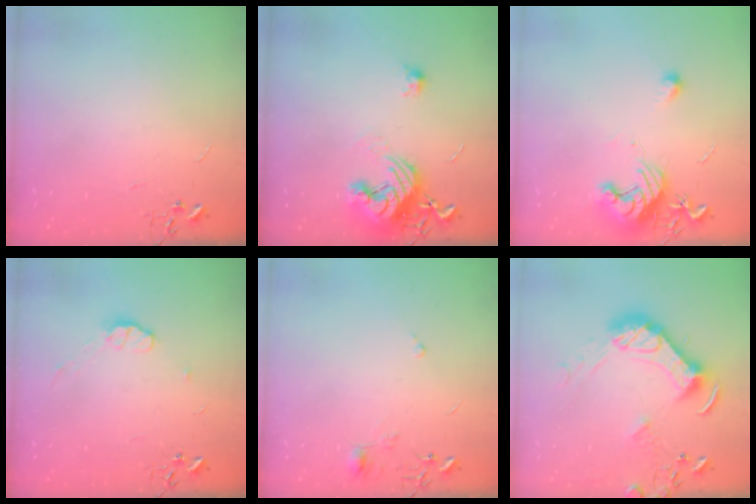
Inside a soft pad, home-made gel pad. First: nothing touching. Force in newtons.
{"total": 12.9, "press": 12.9, "slide": 1.2}
{"total": 12.6, "press": 12.5, "slide": 0.8}
{"total": 5.8, "press": 5.7, "slide": 0.9}
{"total": 5.8, "press": 5.8, "slide": 0.6}
{"total": 16.1, "press": 16.0, "slide": 1.9}